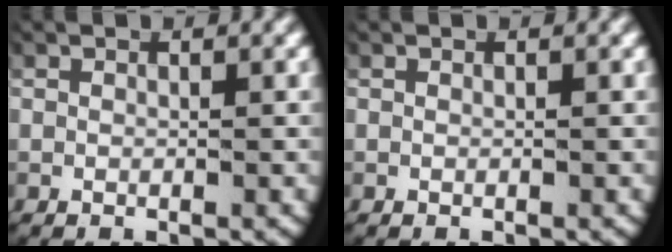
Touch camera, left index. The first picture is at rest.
{"total": 0.0}